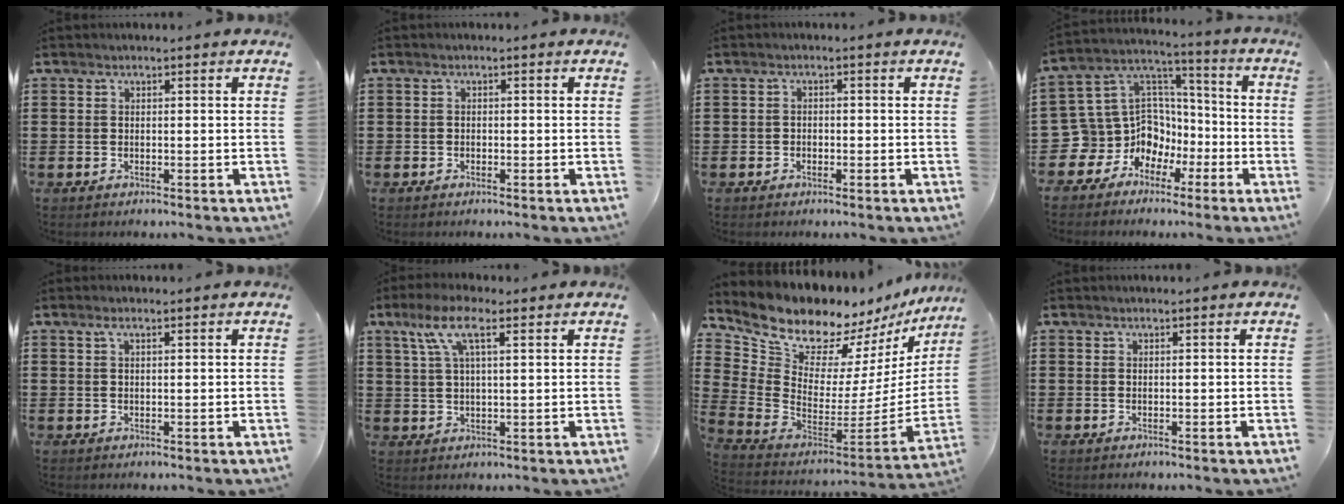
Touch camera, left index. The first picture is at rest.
{"total": 0.6, "force": [-0.5, 0.4, 0.1], "torque": [-0.003, 0.001, -0.010]}
{"total": 1.0, "force": [-0.6, 0.7, 0.1], "torque": [-0.006, 0.001, -0.015]}
{"total": 10.2, "force": [-2.8, 9.7, 1.2], "torque": [-0.087, -0.028, -0.036]}
{"total": 1.3, "force": [0.7, 0.2, 1.1], "torque": [-0.022, 0.003, 0.013]}
{"total": 7.0, "force": [3.7, 2.1, 5.6], "torque": [-0.120, 0.010, 0.064]}
{"total": 11.3, "force": [9.9, 4.4, 2.9], "torque": [-0.110, -0.088, 0.178]}
{"total": 0.0}